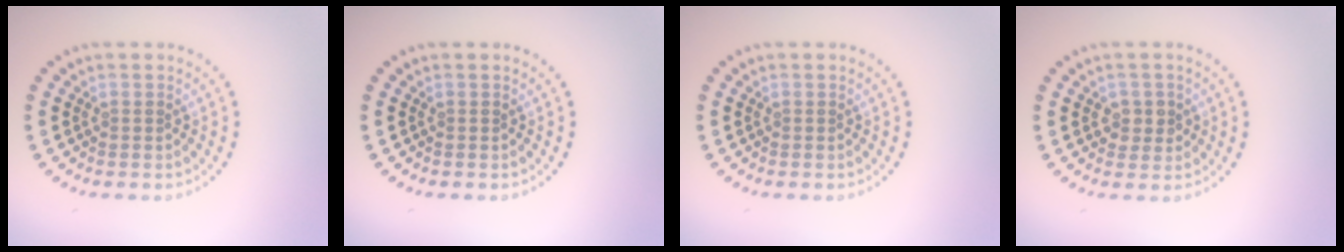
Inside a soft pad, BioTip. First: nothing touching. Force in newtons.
{"total": 0.0}
{"total": 0.0}
{"total": 1.8, "press": 1.7, "slide": 0.4}